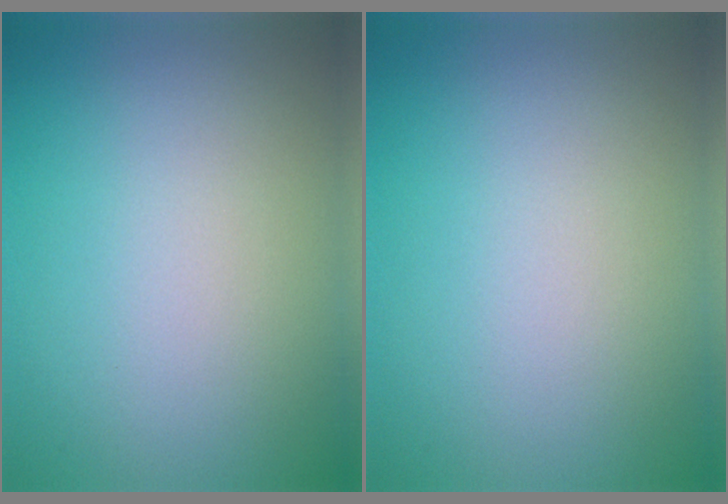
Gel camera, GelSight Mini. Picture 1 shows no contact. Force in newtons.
{"total": 0.0}